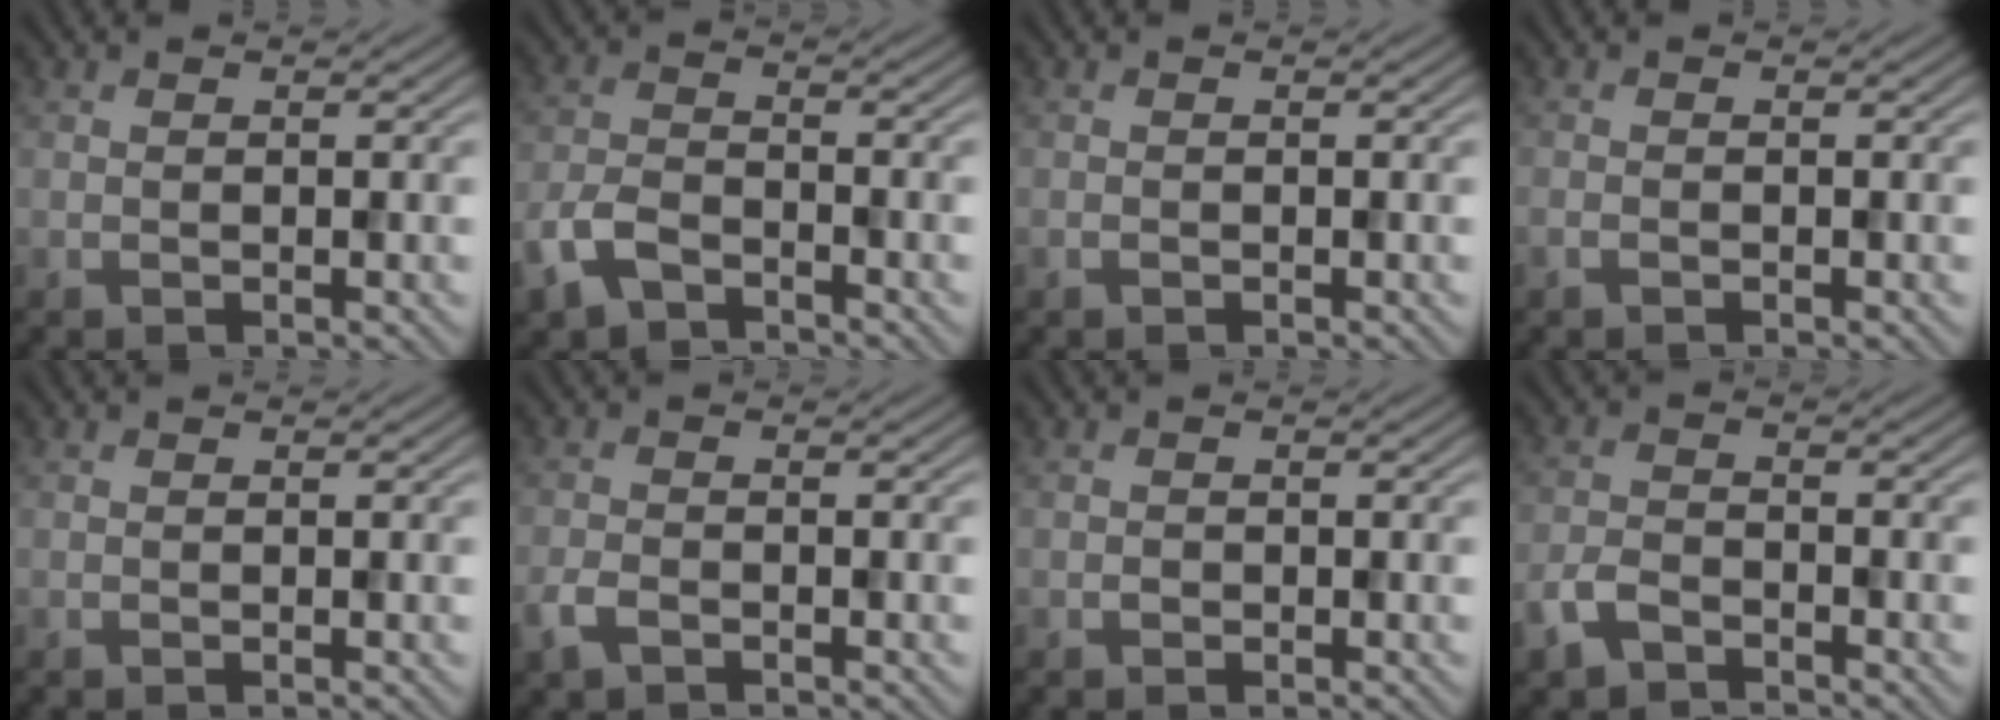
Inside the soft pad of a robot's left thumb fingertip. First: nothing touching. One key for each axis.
{"total": 5.1, "fx": -3.4, "fy": 2.5, "fz": 2.8, "tx": -0.063, "ty": -0.006, "tz": -0.082}
{"total": 0.6, "fx": -0.4, "fy": 0.3, "fz": 0.3, "tx": -0.007, "ty": -0.002, "tz": -0.006}
{"total": 0.9, "fx": -0.6, "fy": 0.3, "fz": 0.5, "tx": -0.012, "ty": -0.001, "tz": -0.012}
{"total": 0.0}
{"total": 2.7, "fx": -1.7, "fy": 1.3, "fz": 1.6, "tx": -0.039, "ty": -0.006, "tz": -0.038}
{"total": 0.6, "fx": -0.3, "fy": 0.5, "fz": 0.2, "tx": -0.002, "ty": -0.003, "tz": -0.007}
{"total": 3.8, "fx": -2.7, "fy": 1.8, "fz": 1.9, "tx": -0.042, "ty": -0.004, "tz": -0.065}